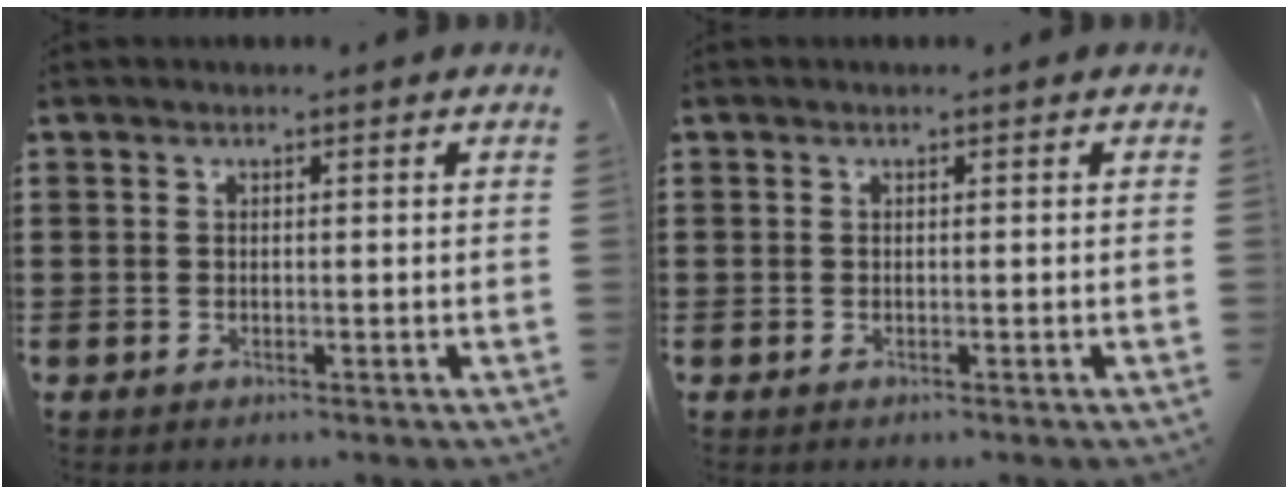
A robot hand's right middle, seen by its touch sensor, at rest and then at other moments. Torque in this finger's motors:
{"motor_torque": [0.14, -0.07, -0.02, -0.01]}